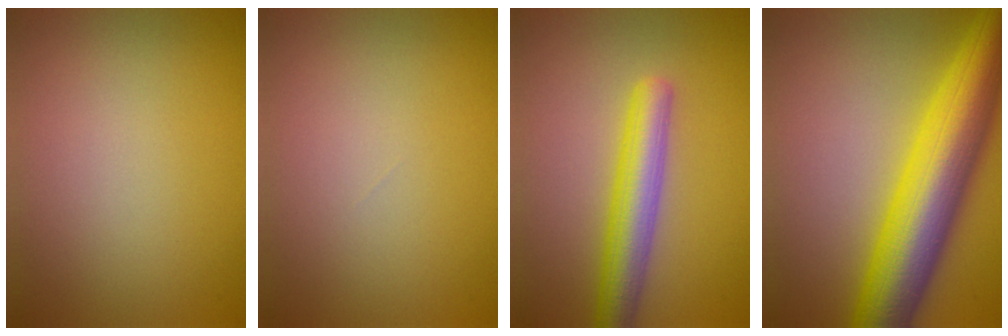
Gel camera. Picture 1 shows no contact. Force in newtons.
{"total": 0.0}
{"total": 4.9, "press": 4.9, "slide": 0.3}
{"total": 11.5, "press": 11.5, "slide": 0.1}